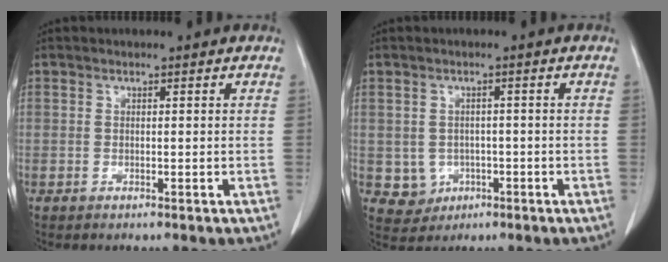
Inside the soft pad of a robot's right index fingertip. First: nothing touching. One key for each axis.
{"total": 4.1, "fx": -0.9, "fy": 4.0, "fz": 0.8, "tx": -0.006, "ty": 0.006, "tz": -0.005}